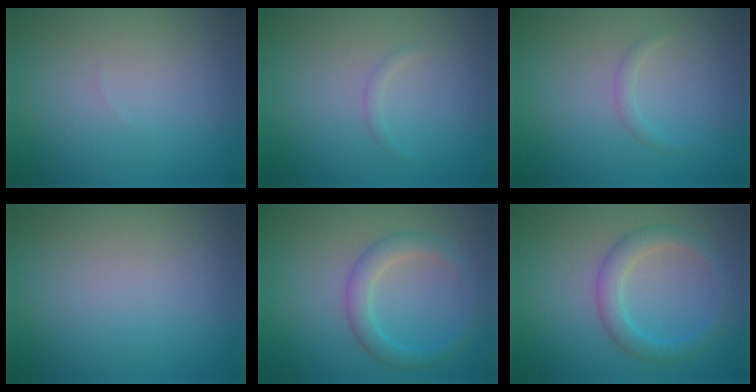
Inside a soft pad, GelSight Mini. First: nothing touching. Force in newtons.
{"total": 0.6, "press": 0.6, "slide": 0.0}
{"total": 0.8, "press": 0.8, "slide": 0.1}
{"total": 0.0}
{"total": 2.9, "press": 2.8, "slide": 0.2}
{"total": 3.1, "press": 3.1, "slide": 0.0}